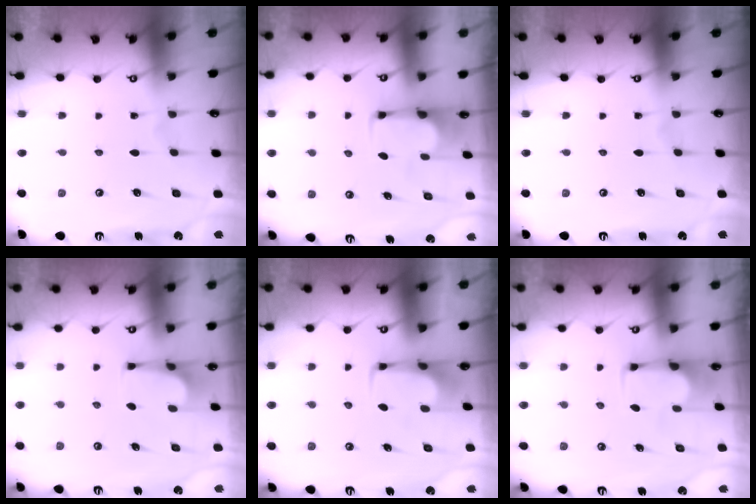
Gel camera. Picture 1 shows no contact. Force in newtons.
{"total": 1.7, "press": 1.5, "slide": 0.9}
{"total": 0.0}
{"total": 4.1, "press": 4.1, "slide": 0.3}
{"total": 1.7, "press": 1.6, "slide": 0.5}
{"total": 1.9, "press": 1.7, "slide": 0.7}